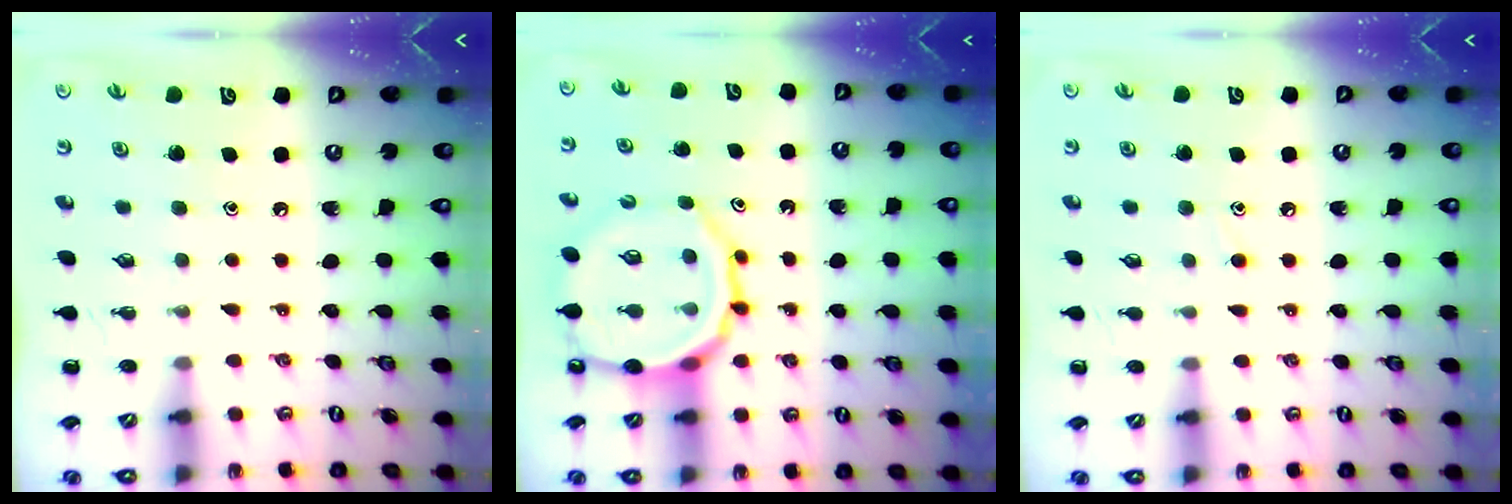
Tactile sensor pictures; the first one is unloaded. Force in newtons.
{"total": 14.6, "press": 14.4, "slide": 2.3}
{"total": 7.4, "press": 6.9, "slide": 2.6}